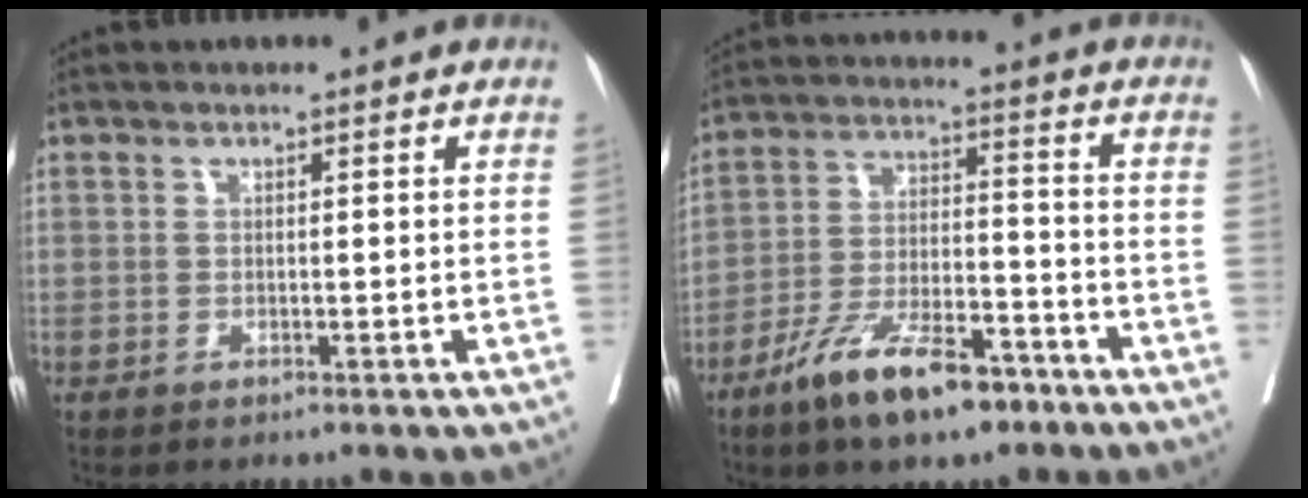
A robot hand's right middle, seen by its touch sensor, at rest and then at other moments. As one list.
[{"total": 11.9, "force": [-8.0, 3.7, 8.0], "torque": [-0.148, -0.004, -0.145]}]